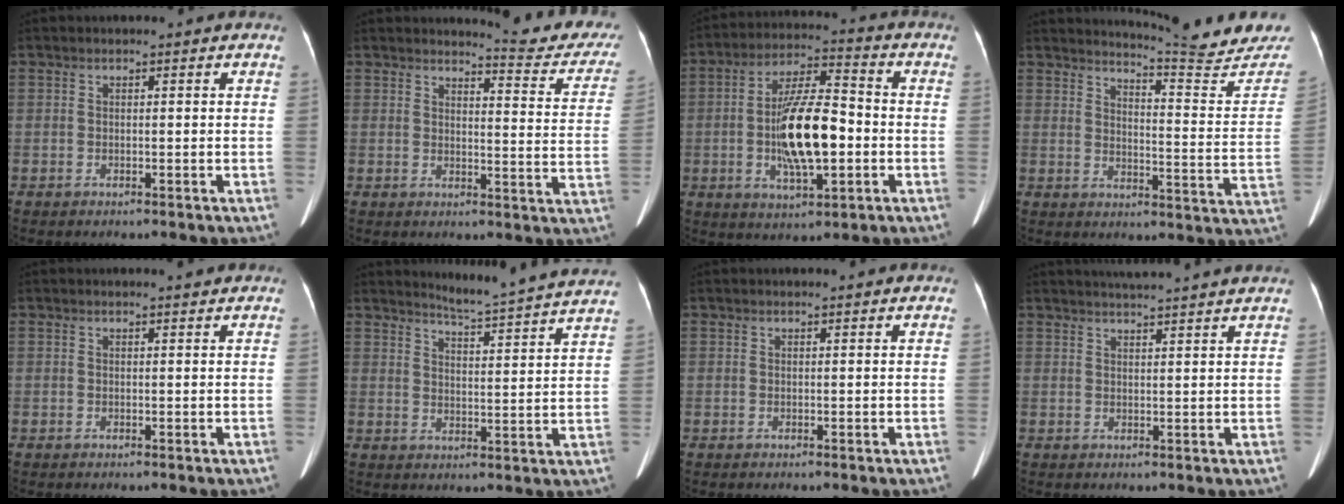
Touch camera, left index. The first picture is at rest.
{"total": 11.6, "force": [11.3, 1.1, 2.5], "torque": [-0.011, -0.070, 0.107]}
{"total": 13.4, "force": [-1.9, 3.8, 12.7], "torque": [-0.237, 0.007, -0.031]}
{"total": 15.8, "force": [15.4, 0.0, 3.3], "torque": [-0.037, -0.096, 0.175]}
{"total": 1.3, "force": [1.2, -0.1, 0.4], "torque": [-0.009, 0.000, 0.019]}
{"total": 14.6, "force": [13.9, -1.6, 4.2], "torque": [-0.074, -0.054, 0.168]}
{"total": 1.7, "force": [1.6, 0.0, 0.5], "torque": [-0.011, 0.011, 0.019]}
{"total": 9.2, "force": [8.5, -0.9, 3.3], "torque": [-0.051, 0.021, 0.105]}